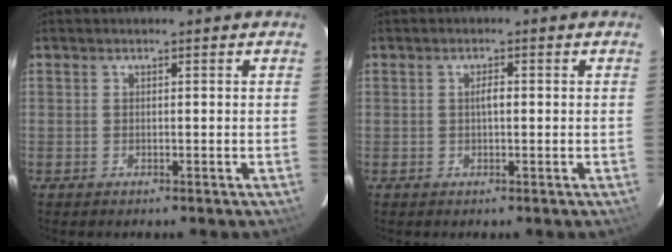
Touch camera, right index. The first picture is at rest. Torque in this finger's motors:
{"motor_torque": [0.54, -0.16, 0.38, 0.09]}